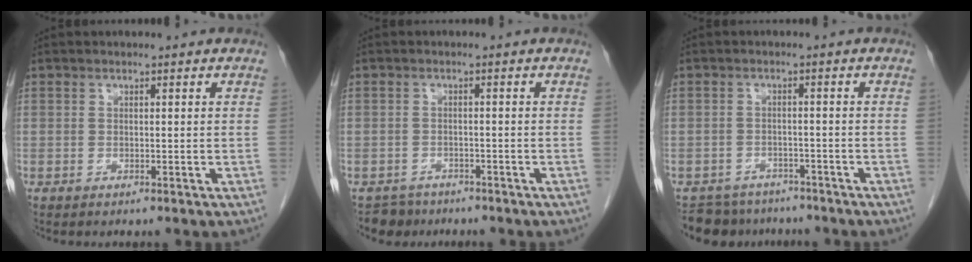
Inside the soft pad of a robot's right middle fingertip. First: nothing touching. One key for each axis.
{"total": 3.0, "fx": -2.4, "fy": 1.7, "fz": -0.3, "tx": 0.000, "ty": 0.004, "tz": -0.039}
{"total": 6.9, "fx": -6.1, "fy": 3.2, "fz": 0.3, "tx": 0.001, "ty": 0.002, "tz": -0.086}